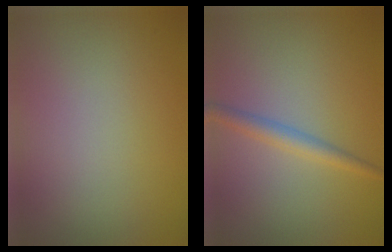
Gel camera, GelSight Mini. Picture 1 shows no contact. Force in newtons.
{"total": 2.1, "press": 2.1, "slide": 0.0}